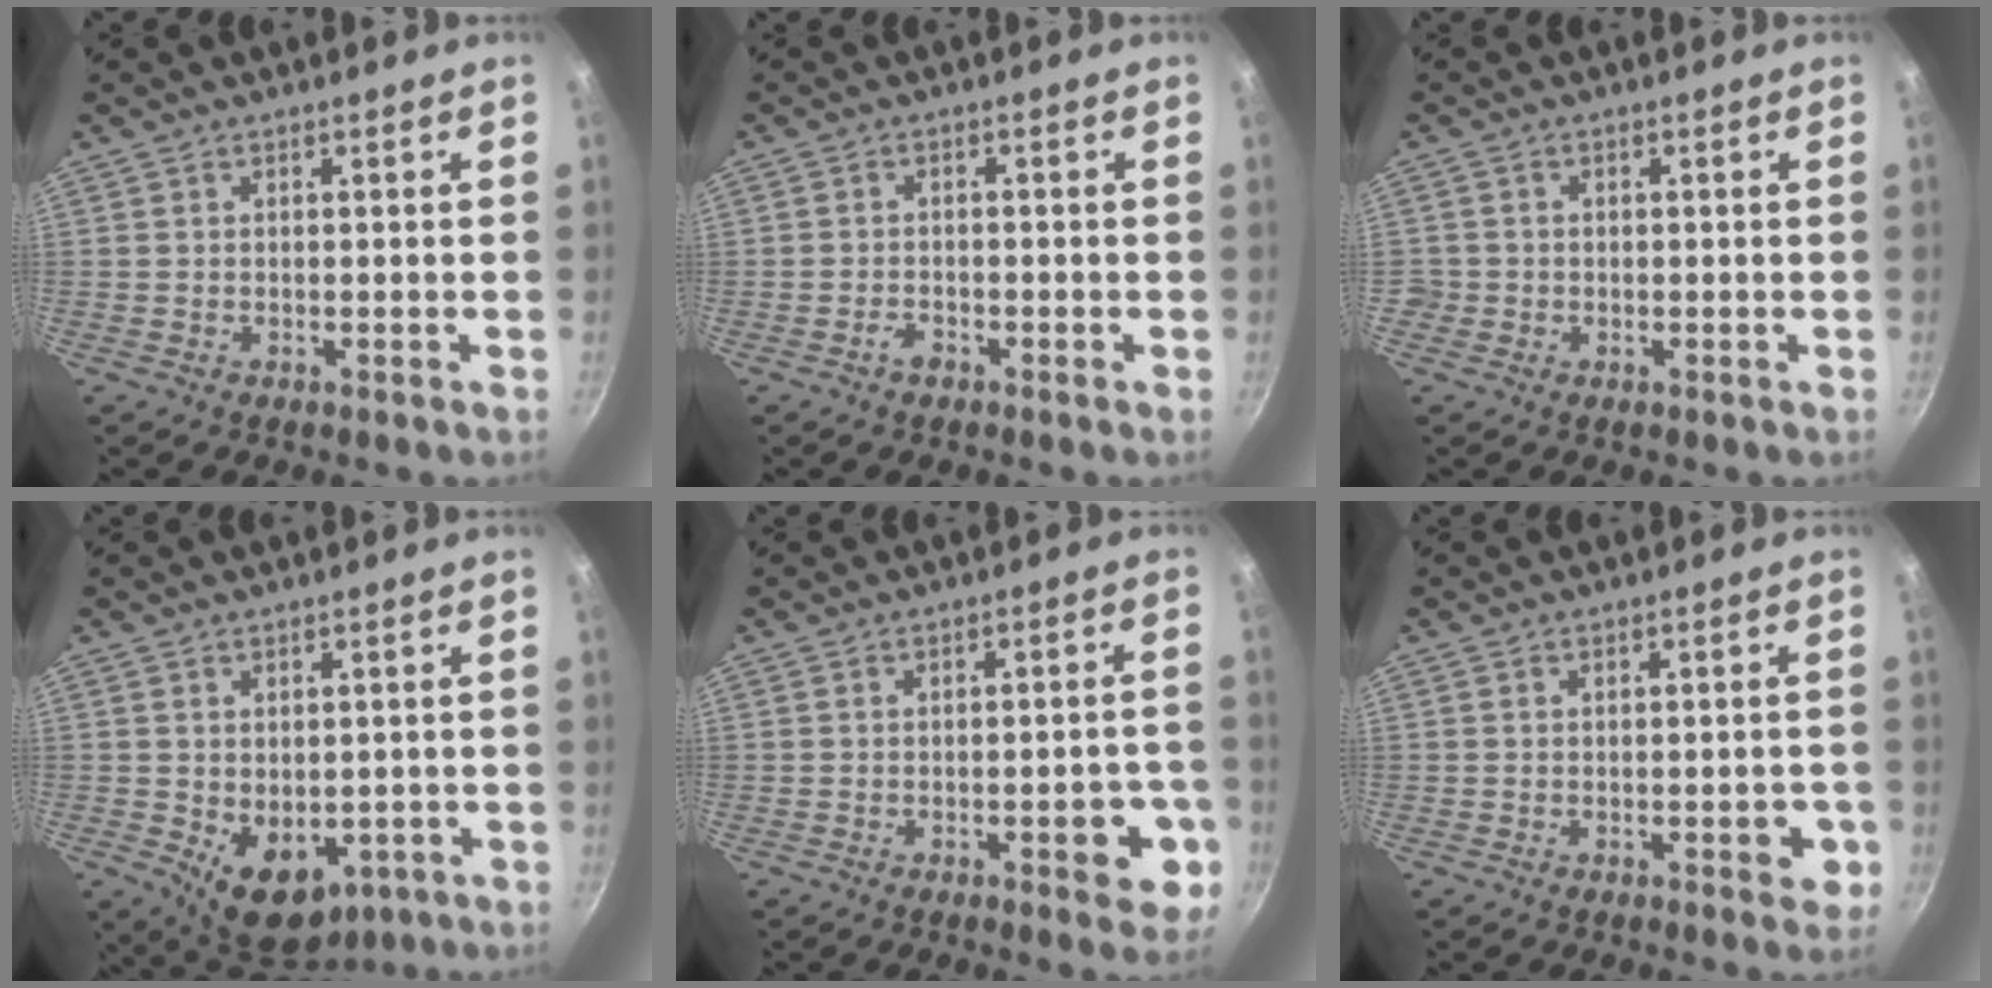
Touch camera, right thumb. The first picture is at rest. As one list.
[{"total": 1.8, "force": [-1.3, 0.9, 0.9], "torque": [-0.016, 0.012, -0.025]}, {"total": 1.8, "force": [-0.4, 1.7, 0.4], "torque": [0.001, 0.007, -0.008]}, {"total": 10.3, "force": [-2.3, 7.1, 7.1], "torque": [-0.074, -0.012, -0.011]}, {"total": 7.6, "force": [-2.7, 3.0, 6.5], "torque": [-0.058, 0.016, -0.032]}, {"total": 4.0, "force": [-1.3, 1.7, 3.4], "torque": [-0.027, 0.003, -0.018]}]